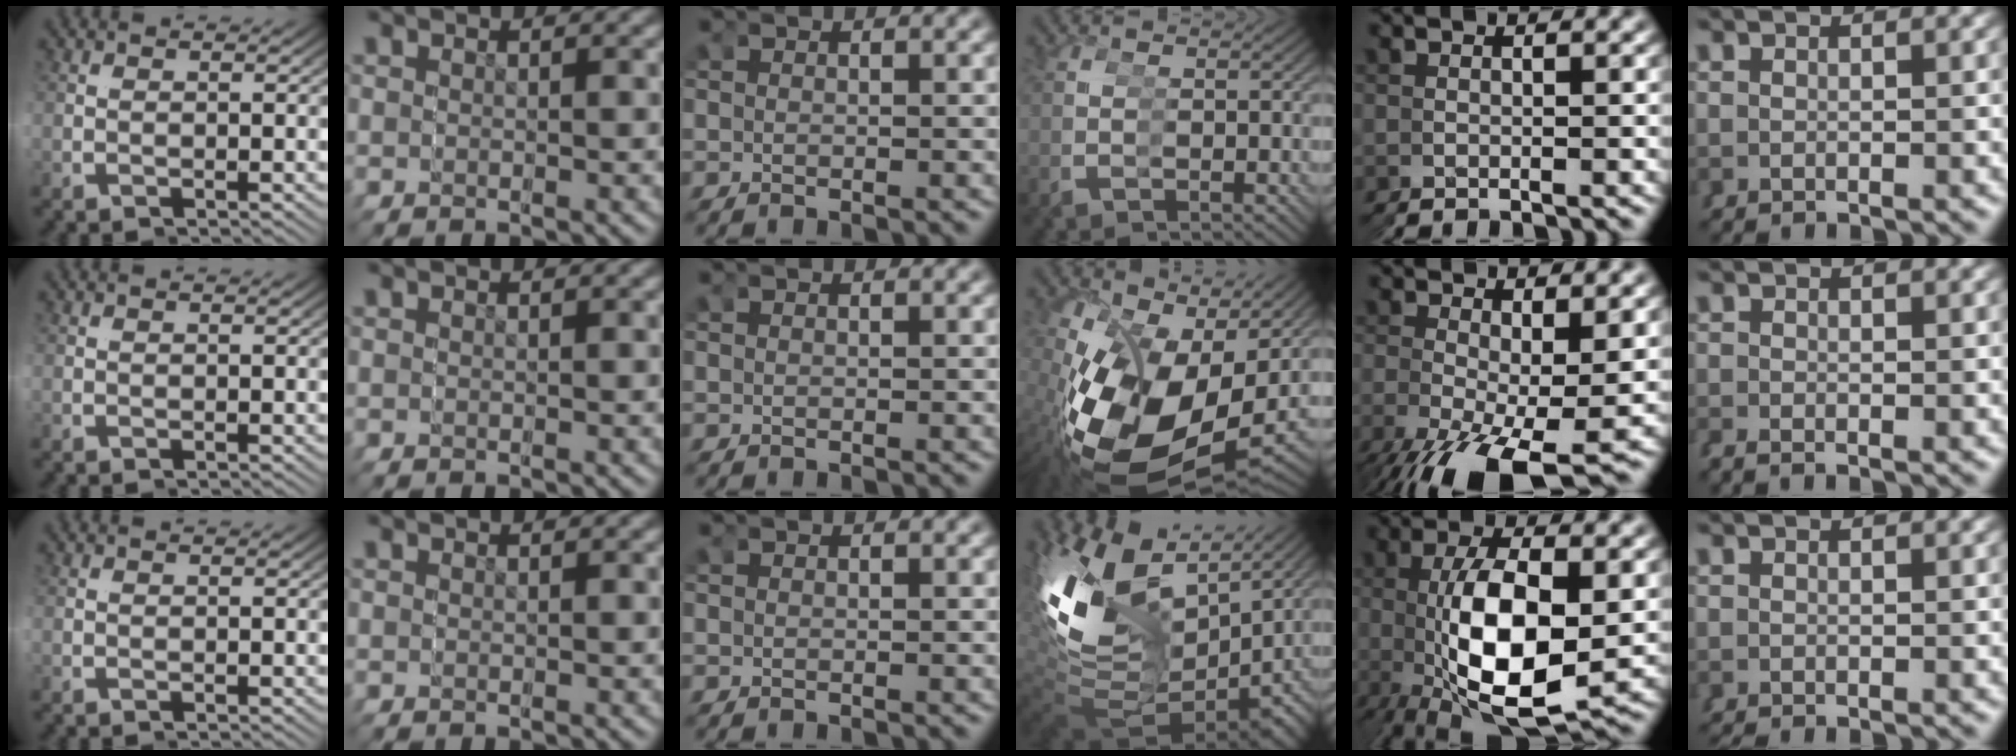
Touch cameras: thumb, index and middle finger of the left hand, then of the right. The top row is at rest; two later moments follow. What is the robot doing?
{"motion": "grasp_and_lifting", "object": "markers"}